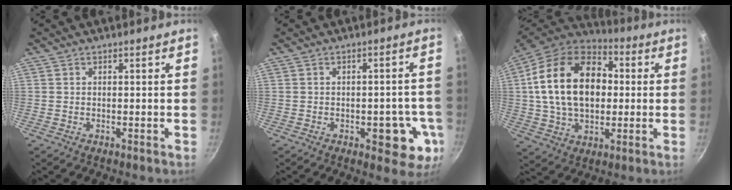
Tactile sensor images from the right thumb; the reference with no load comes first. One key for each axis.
{"total": 9.0, "fx": -2.7, "fy": 4.5, "fz": 7.3, "tx": -0.052, "ty": 0.007, "tz": -0.030}
{"total": 23.2, "fx": 2.7, "fy": 15.6, "fz": 17.0, "tx": -0.275, "ty": 0.027, "tz": 0.039}